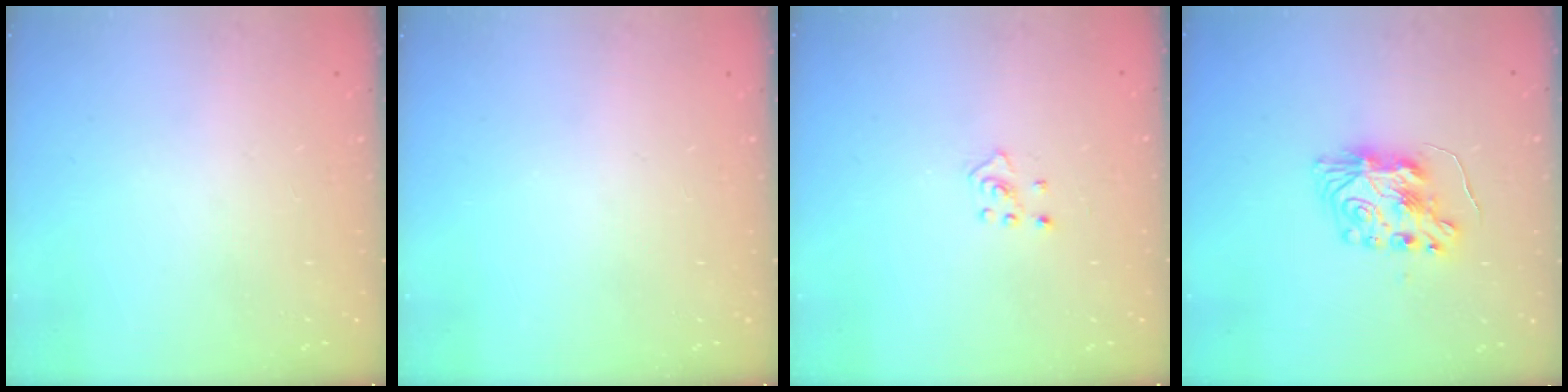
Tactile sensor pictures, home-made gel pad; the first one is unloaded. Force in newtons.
{"total": 0.0}
{"total": 2.4, "press": 2.4, "slide": 0.5}
{"total": 9.0, "press": 9.0, "slide": 0.5}